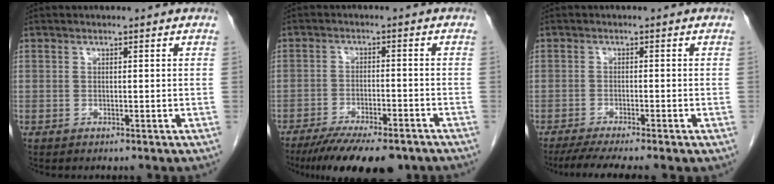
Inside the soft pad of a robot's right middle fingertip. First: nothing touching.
{"total": 13.8, "force": [-11.0, 3.3, 7.7], "torque": [-0.119, -0.020, -0.164]}
{"total": 8.0, "force": [-6.2, 0.6, 5.1], "torque": [-0.074, -0.014, -0.093]}